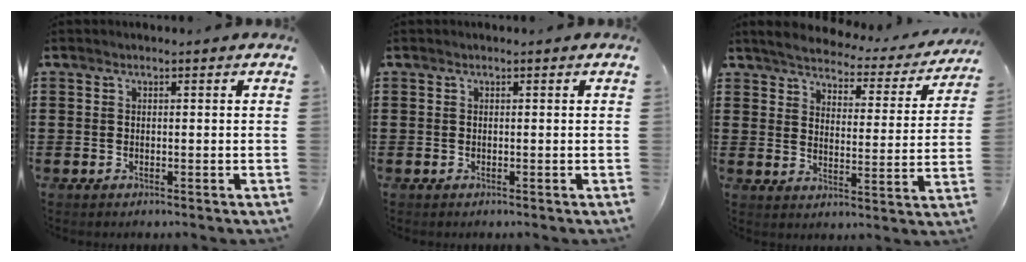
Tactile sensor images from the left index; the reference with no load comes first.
{"total": 0.0}
{"total": 3.5, "force": [3.4, 0.3, 0.8], "torque": [-0.038, -0.027, 0.052]}